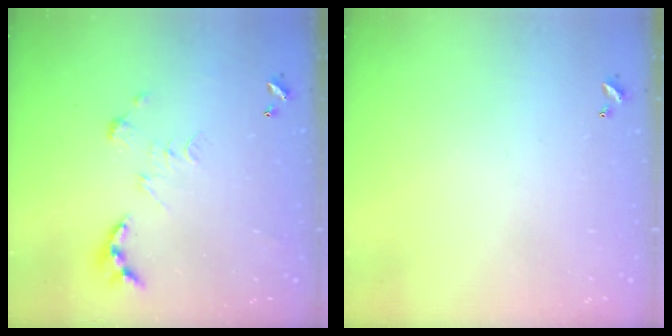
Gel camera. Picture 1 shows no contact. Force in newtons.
{"total": 0.0}